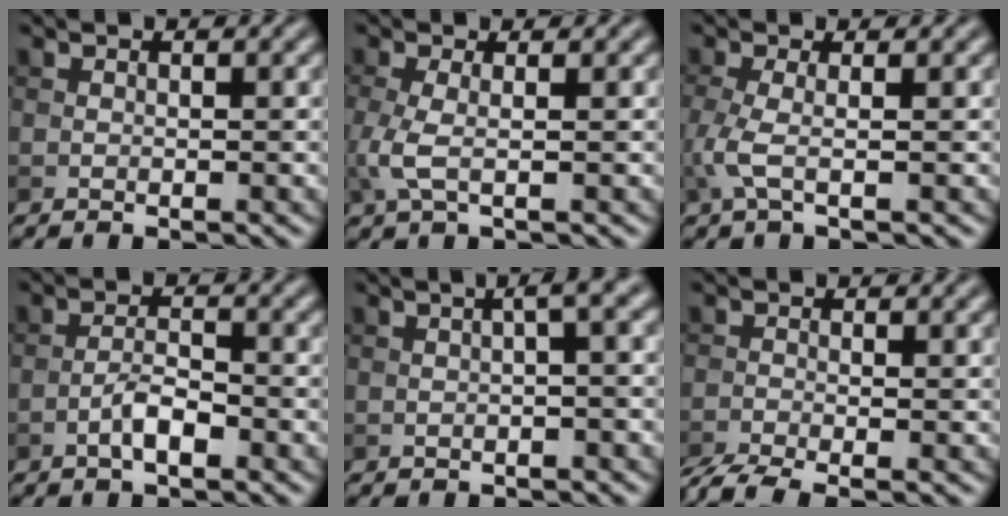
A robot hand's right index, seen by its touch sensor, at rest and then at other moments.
{"total": 2.5, "force": [-0.2, 0.8, 2.3], "torque": [-0.061, -0.004, -0.006]}
{"total": 2.4, "force": [-0.4, 0.5, 2.3], "torque": [-0.060, -0.005, -0.012]}
{"total": 2.4, "force": [-1.3, 0.7, 1.9], "torque": [-0.036, 0.007, -0.027]}
{"total": 2.6, "force": [0.4, 0.5, 2.5], "torque": [-0.031, 0.015, 0.005]}
{"total": 4.1, "force": [-3.2, 1.0, 2.5], "torque": [-0.049, -0.017, -0.068]}